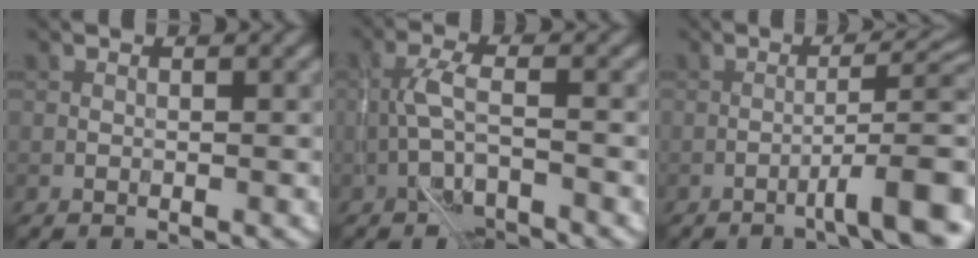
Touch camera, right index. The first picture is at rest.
{"total": 3.7, "force": [-1.9, 1.2, 2.9], "torque": [-0.066, 0.005, -0.044]}
{"total": 7.1, "force": [-3.1, 1.2, 6.3], "torque": [-0.085, 0.016, -0.046]}